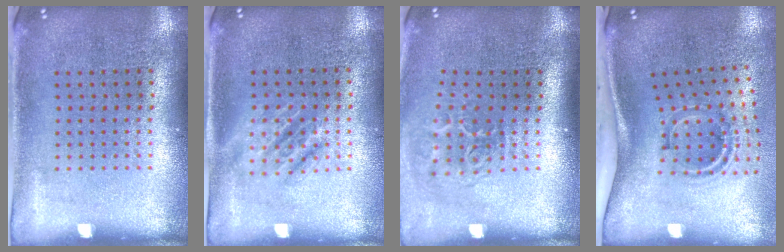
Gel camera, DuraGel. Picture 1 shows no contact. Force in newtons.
{"total": 1.2, "press": 1.1, "slide": 0.5}
{"total": 1.9, "press": 1.2, "slide": 1.5}
{"total": 1.9, "press": 1.2, "slide": 1.5}